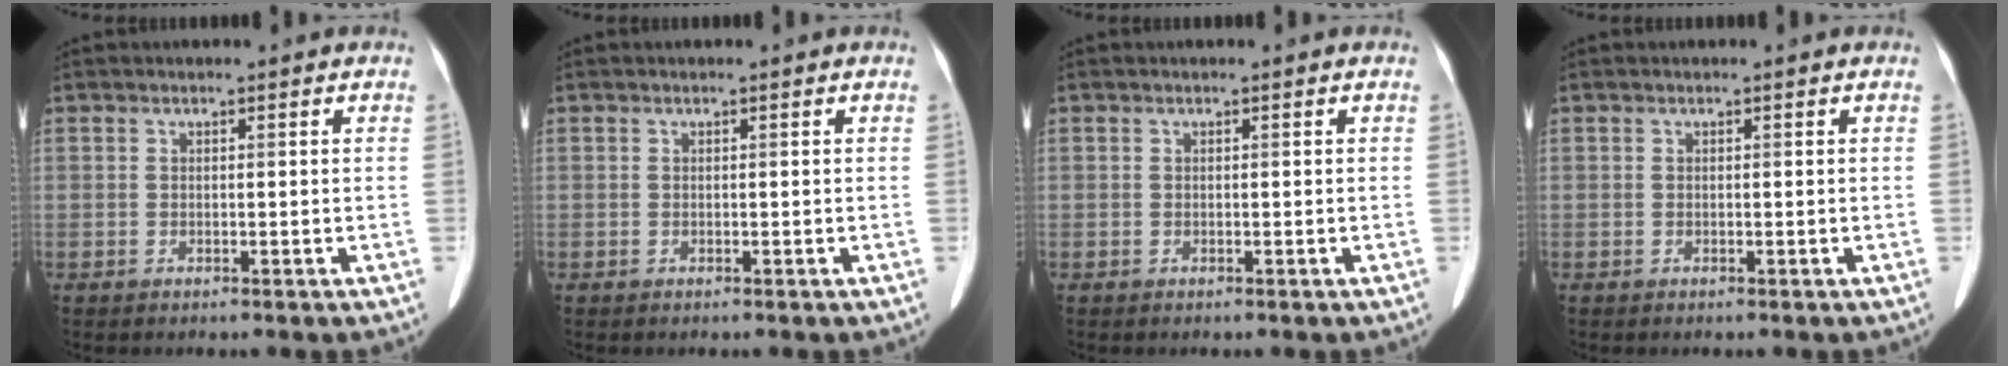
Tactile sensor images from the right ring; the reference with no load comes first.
{"total": 0.0}
{"total": 0.0}
{"total": 0.0}